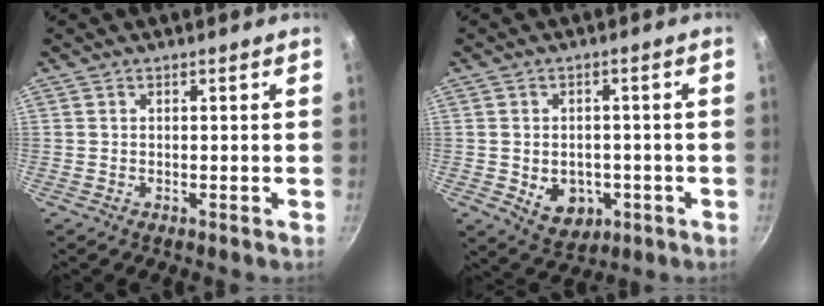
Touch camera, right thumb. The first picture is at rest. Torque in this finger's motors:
{"motor_torque": [-0.29, 0.03, 0.47, 0.26, 0.14]}